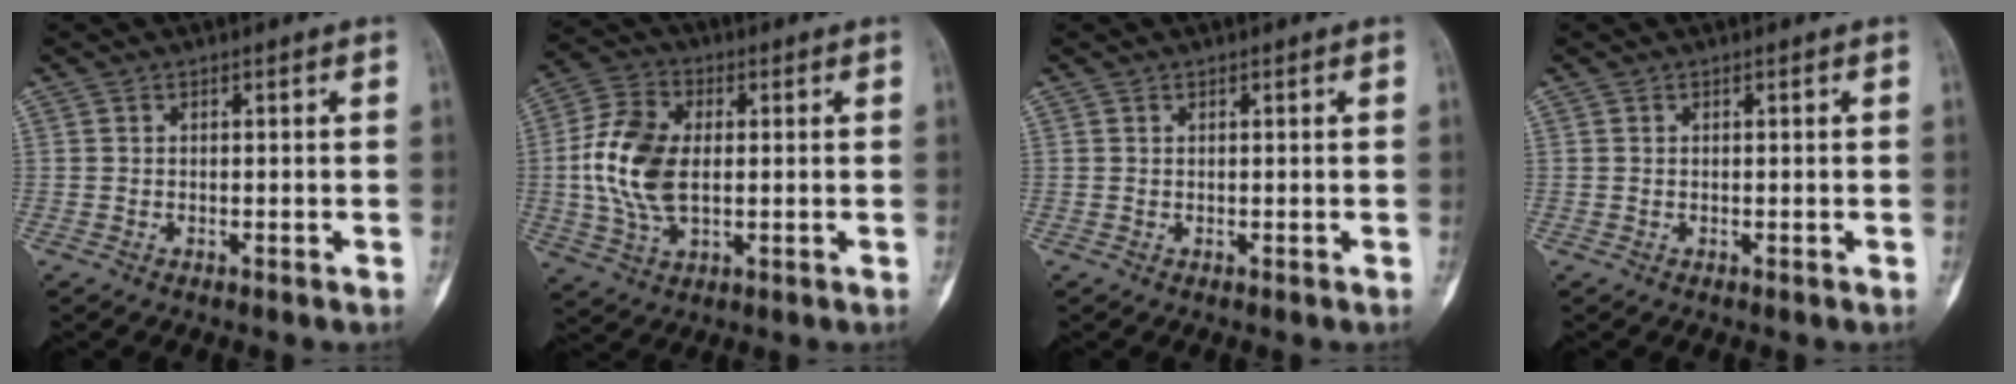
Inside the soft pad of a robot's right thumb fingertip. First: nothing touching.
{"total": 12.7, "force": [0.4, 7.6, 10.2], "torque": [-0.211, 0.009, 0.006]}
{"total": 0.0}
{"total": 0.0}